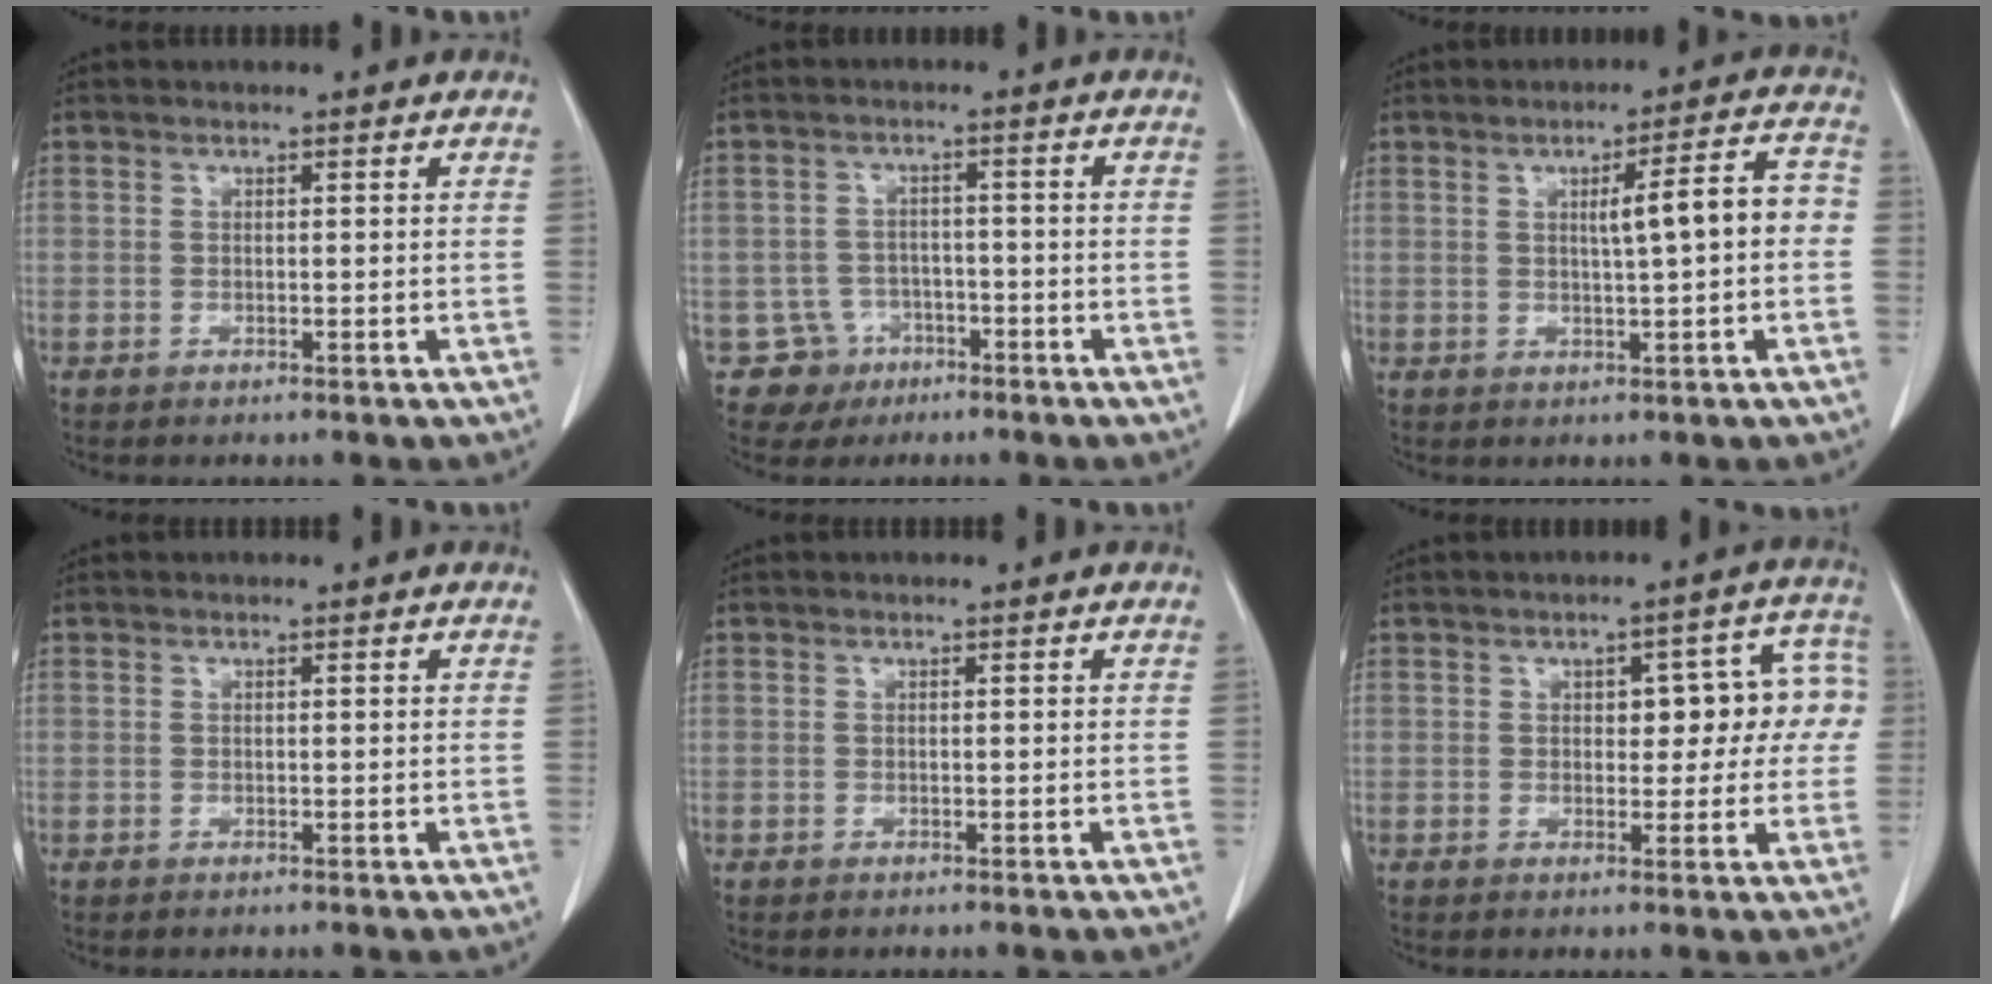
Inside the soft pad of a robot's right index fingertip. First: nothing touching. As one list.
[{"total": 5.1, "force": [-2.6, 4.3, -0.4], "torque": [0.010, 0.012, -0.038]}, {"total": 7.0, "force": [0.1, 0.8, 6.9], "torque": [-0.099, 0.020, 0.001]}, {"total": 0.0}, {"total": 0.0}, {"total": 7.9, "force": [0.8, 4.1, 6.7], "torque": [-0.065, 0.042, 0.012]}]